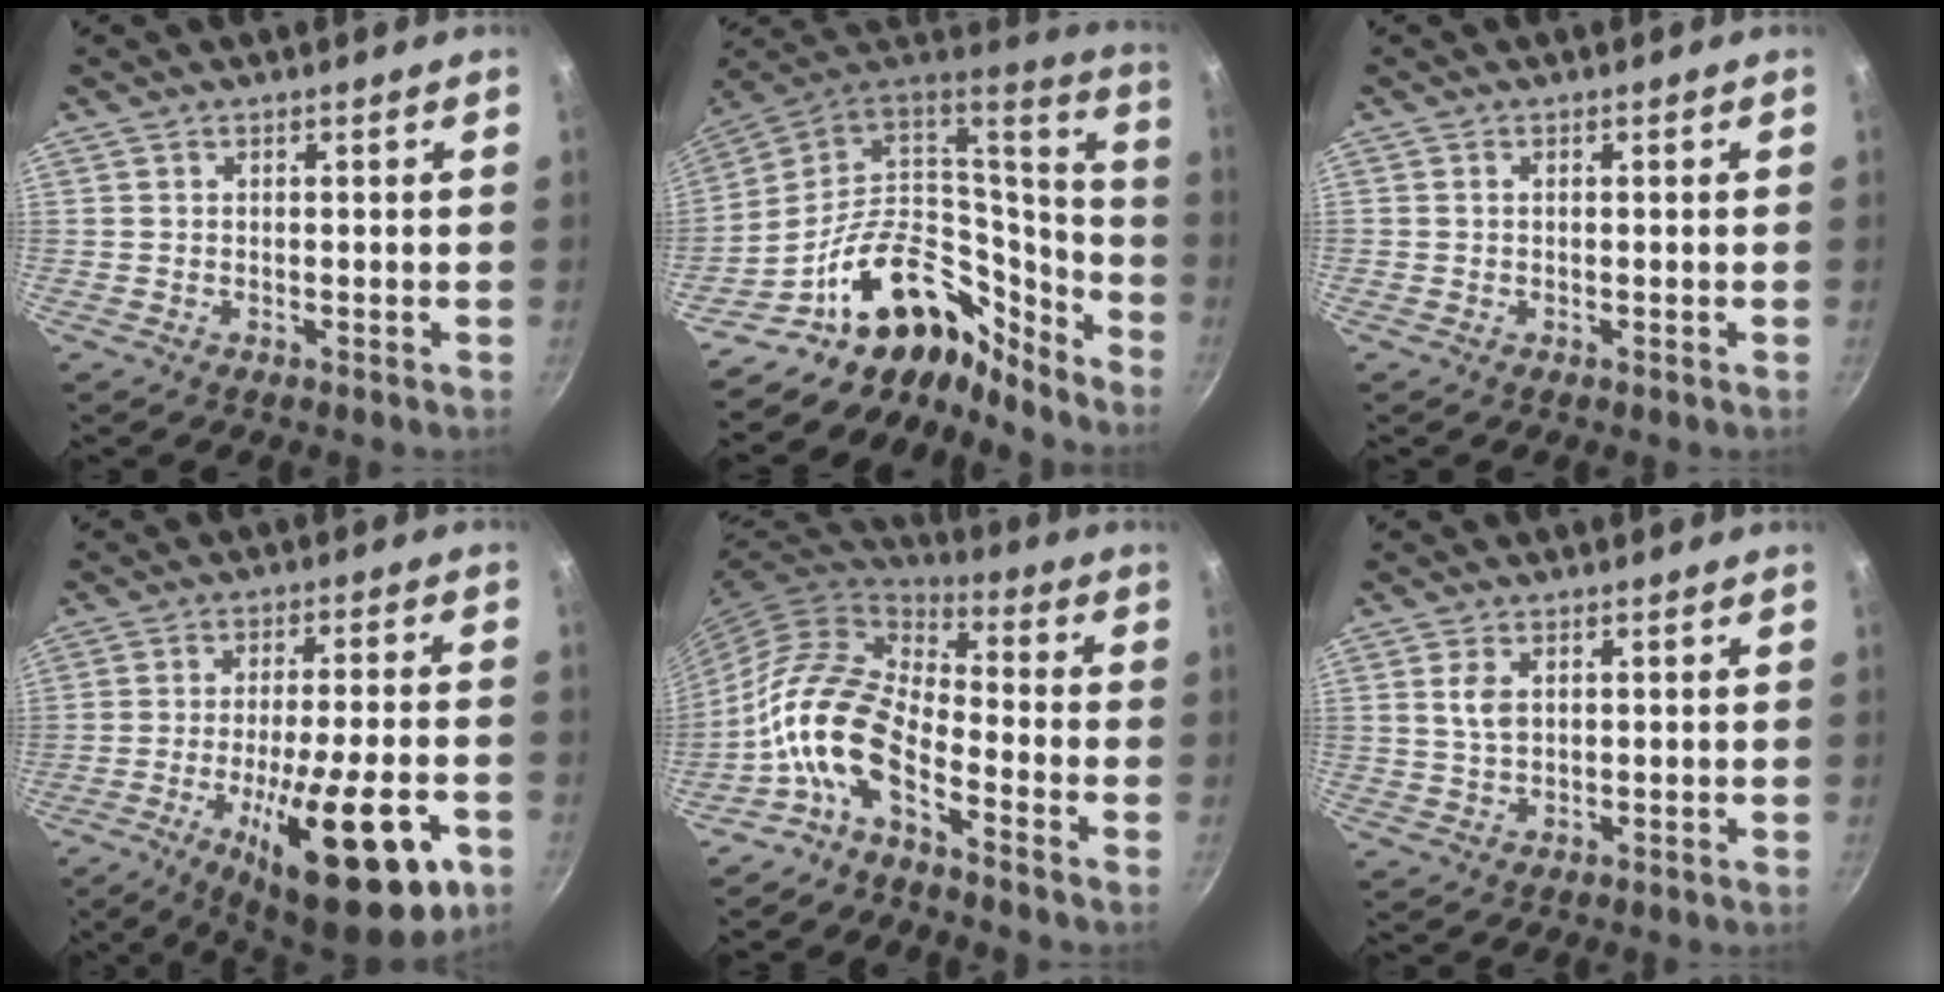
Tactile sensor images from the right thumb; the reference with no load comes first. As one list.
[{"total": 23.6, "force": [-12.3, 15.3, 13.1], "torque": [-0.154, 0.110, -0.194]}, {"total": 0.0}, {"total": 22.6, "force": [-9.2, 6.4, 19.7], "torque": [-0.273, 0.018, -0.134]}, {"total": 14.1, "force": [-6.7, 6.9, 10.3], "torque": [-0.192, 0.067, -0.154]}, {"total": 3.6, "force": [0.9, 2.3, 2.7], "torque": [-0.049, -0.003, 0.020]}]